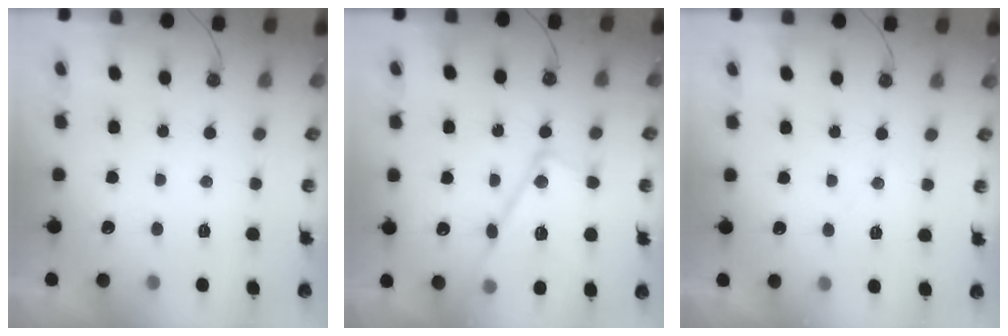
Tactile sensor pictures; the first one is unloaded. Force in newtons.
{"total": 16.8, "press": 16.8, "slide": 0.5}
{"total": 3.9, "press": 3.8, "slide": 0.6}